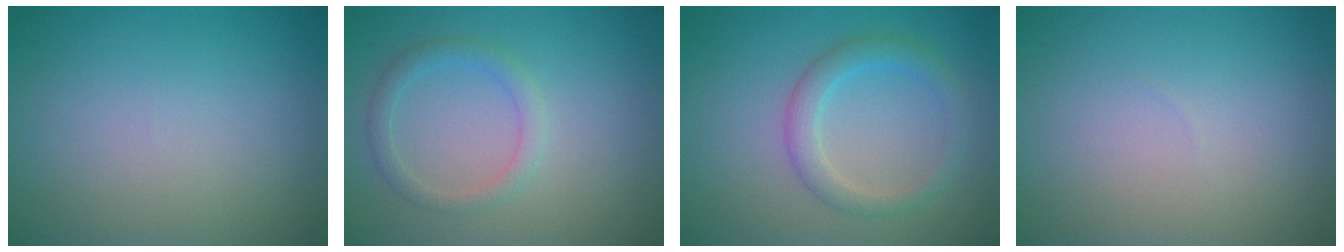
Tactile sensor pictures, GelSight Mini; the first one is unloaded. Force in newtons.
{"total": 1.9, "press": 1.9, "slide": 0.1}
{"total": 2.7, "press": 2.7, "slide": 0.1}
{"total": 0.0}